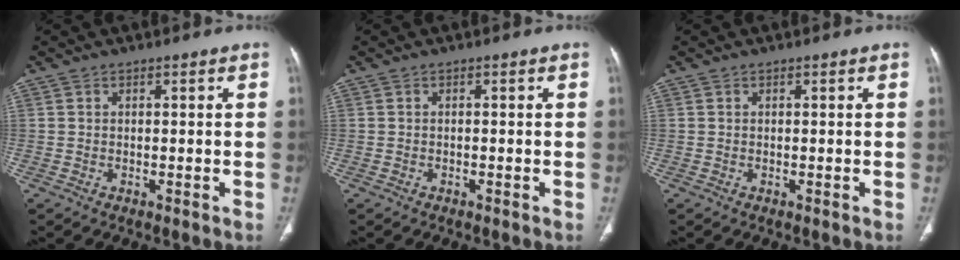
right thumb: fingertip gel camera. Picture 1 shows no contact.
{"total": 0.0}
{"total": 0.0}